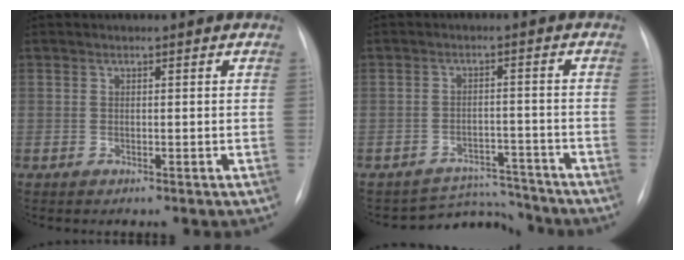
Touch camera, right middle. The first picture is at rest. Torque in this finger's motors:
{"motor_torque": [0.06, -0.17, -0.20, -0.05]}